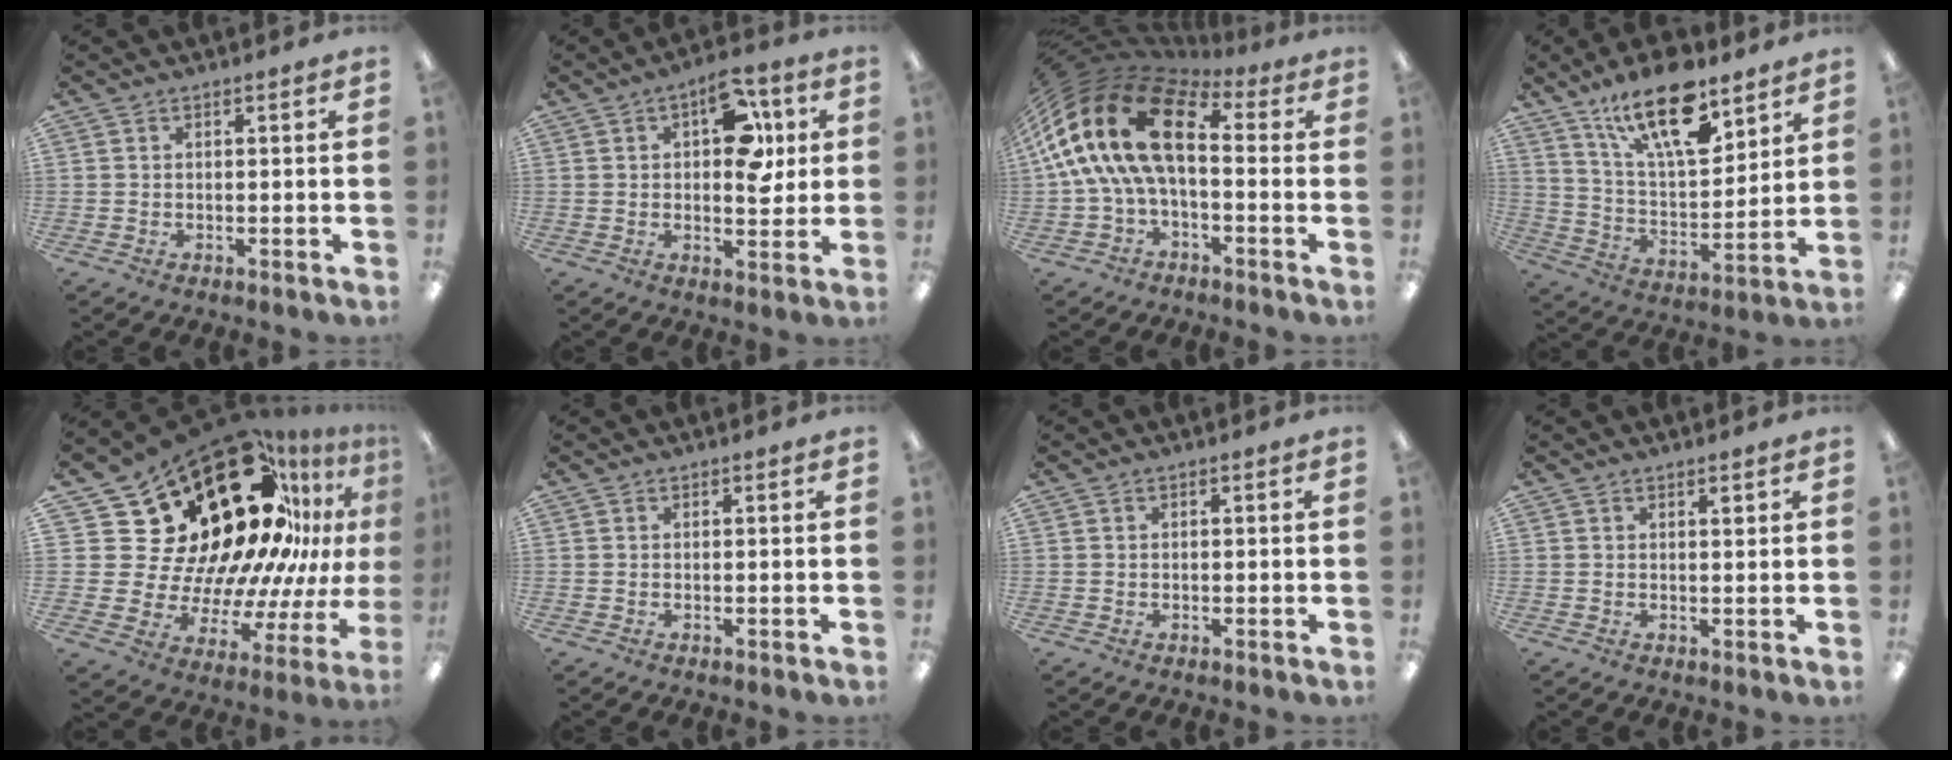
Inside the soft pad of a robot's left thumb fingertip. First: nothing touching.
{"total": 12.8, "force": [4.0, 6.9, 10.0], "torque": [-0.123, -0.008, 0.066]}
{"total": 20.7, "force": [3.3, 10.8, 17.3], "torque": [-0.366, -0.001, 0.057]}
{"total": 20.0, "force": [13.2, 7.7, 12.9], "torque": [-0.216, -0.066, 0.223]}
{"total": 35.7, "force": [15.1, 20.8, 24.8], "torque": [-0.376, -0.172, 0.328]}
{"total": 0.0}
{"total": 0.0}
{"total": 1.3, "force": [1.0, 0.3, 0.8], "torque": [-0.010, -0.004, 0.016]}